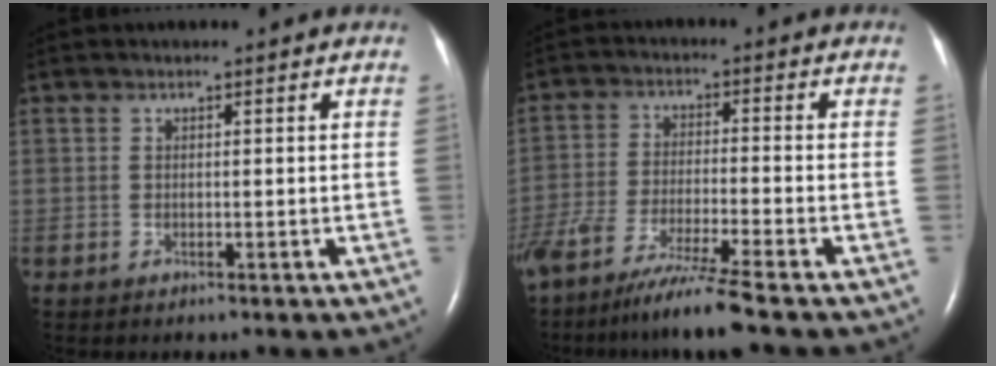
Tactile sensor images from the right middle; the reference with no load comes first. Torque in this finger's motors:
{"motor_torque": [1.10, -1.04, 0.22, 0.06]}